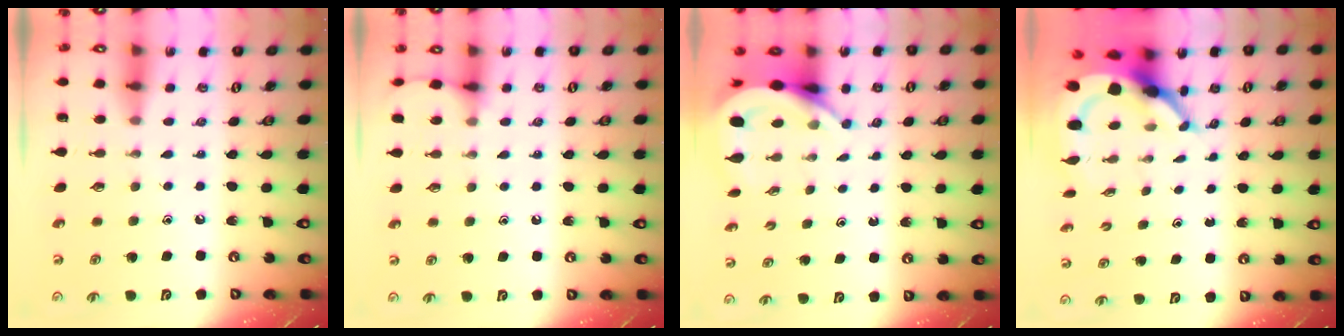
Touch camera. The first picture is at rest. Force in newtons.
{"total": 3.8, "press": 3.8, "slide": 0.5}
{"total": 6.2, "press": 6.1, "slide": 0.7}
{"total": 7.2, "press": 7.1, "slide": 0.9}